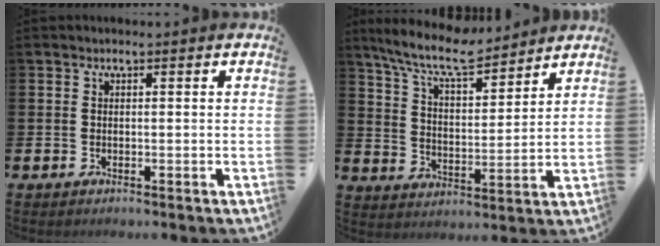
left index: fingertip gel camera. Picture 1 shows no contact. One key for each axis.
{"total": 9.4, "fx": 8.5, "fy": 1.8, "fz": 3.8, "tx": -0.098, "ty": -0.044, "tz": 0.150}